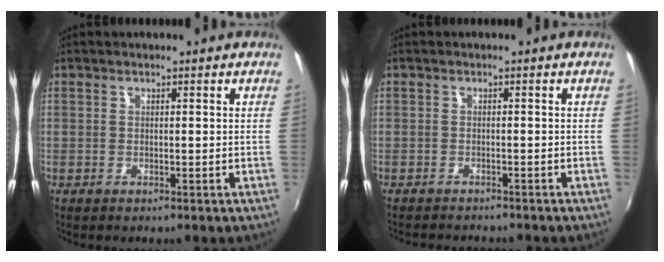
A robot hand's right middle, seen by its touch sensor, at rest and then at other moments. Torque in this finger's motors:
{"motor_torque": [0.10, -0.20, 0.01, 0.03]}